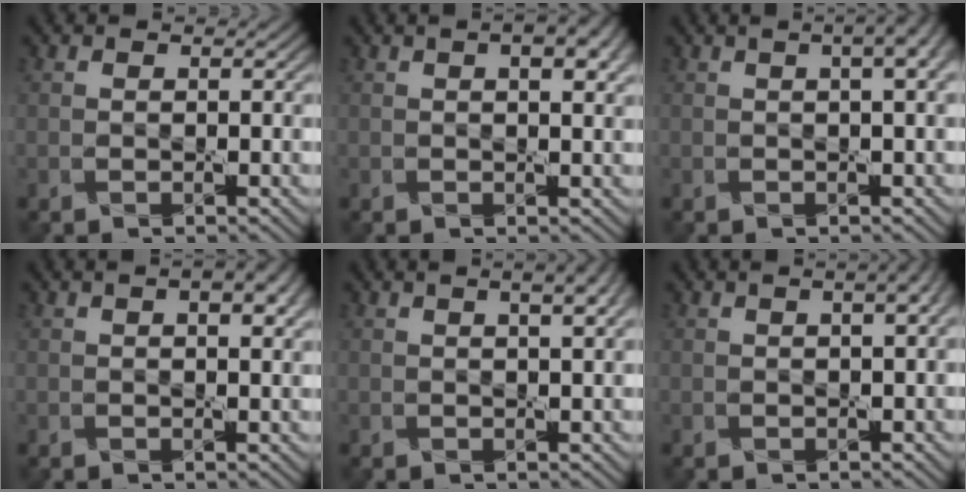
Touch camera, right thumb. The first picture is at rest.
{"total": 4.9, "force": [2.1, 1.7, 4.1], "torque": [-0.056, -0.001, 0.024]}
{"total": 5.4, "force": [1.9, 1.8, 4.8], "torque": [-0.049, 0.017, 0.007]}
{"total": 4.3, "force": [1.8, 1.5, 3.5], "torque": [-0.052, 0.000, 0.020]}
{"total": 4.3, "force": [1.8, 1.3, 3.7], "torque": [-0.043, 0.009, 0.006]}
{"total": 3.8, "force": [1.3, 1.4, 3.3], "torque": [-0.037, 0.016, -0.002]}